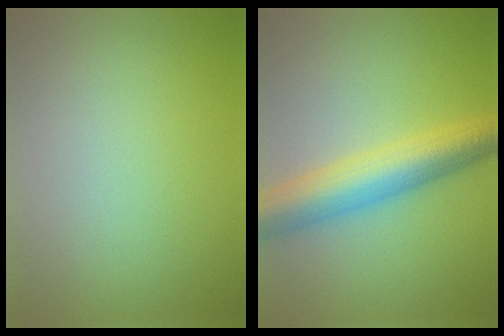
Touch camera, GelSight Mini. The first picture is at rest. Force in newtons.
{"total": 6.9, "press": 6.9, "slide": 0.3}